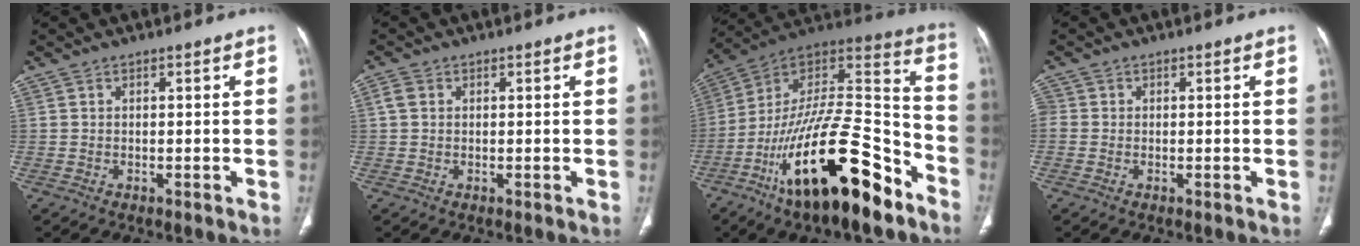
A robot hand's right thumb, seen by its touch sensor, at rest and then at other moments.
{"total": 1.9, "force": [0.4, 1.5, 1.1], "torque": [-0.022, 0.005, 0.008]}
{"total": 28.7, "force": [-15.6, 9.7, 22.1], "torque": [-0.358, 0.078, -0.256]}
{"total": 1.8, "force": [-0.1, 1.6, 0.8], "torque": [-0.015, 0.006, -0.005]}